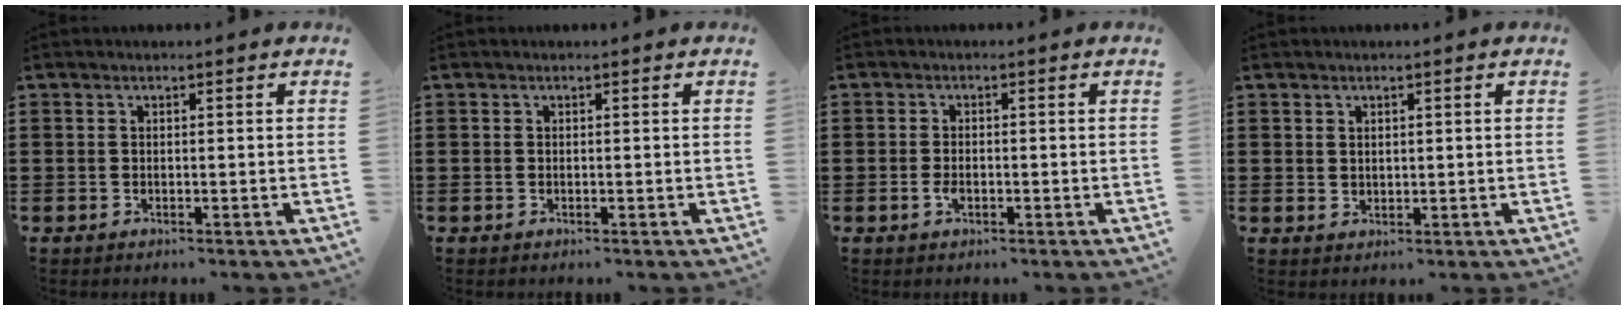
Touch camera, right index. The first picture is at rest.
{"total": 0.0}
{"total": 1.8, "force": [-0.6, 0.8, 1.5], "torque": [-0.037, -0.005, -0.013]}
{"total": 1.4, "force": [1.1, 0.8, 0.3], "torque": [-0.006, 0.003, 0.021]}